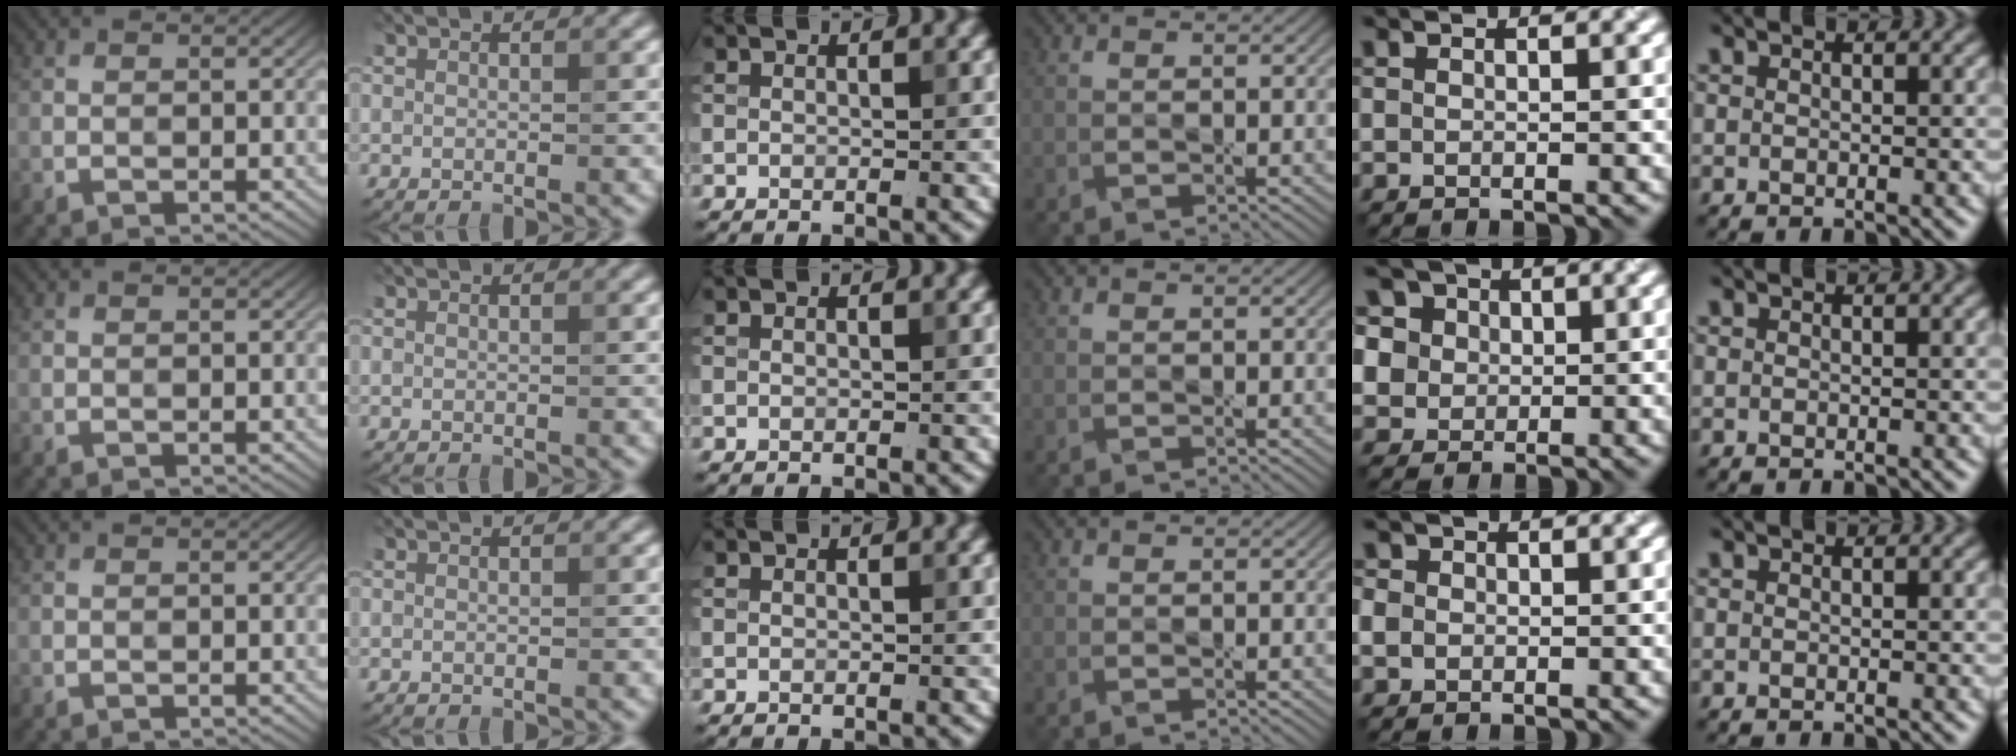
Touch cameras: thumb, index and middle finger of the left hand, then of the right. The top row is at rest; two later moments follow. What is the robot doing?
{"motion": "press", "object": "calculator"}